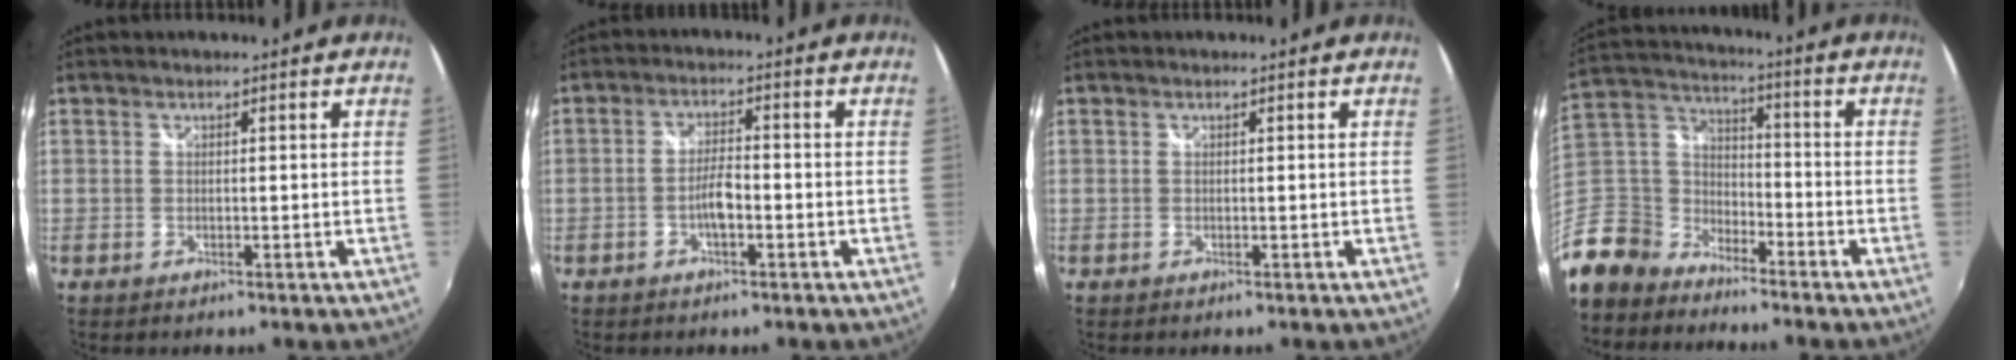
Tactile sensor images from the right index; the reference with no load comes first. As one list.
[{"total": 4.0, "force": [-1.6, 1.2, 3.4], "torque": [-0.070, 0.005, -0.030]}, {"total": 0.0}, {"total": 15.1, "force": [-10.3, 10.2, 4.1], "torque": [-0.149, 0.025, -0.207]}]